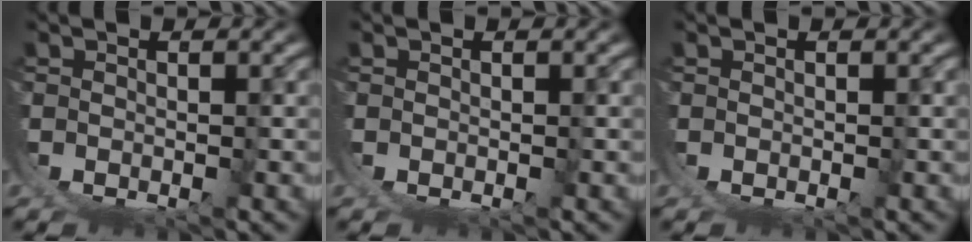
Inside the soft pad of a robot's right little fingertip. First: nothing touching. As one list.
[{"total": 0.0}, {"total": 0.0}]